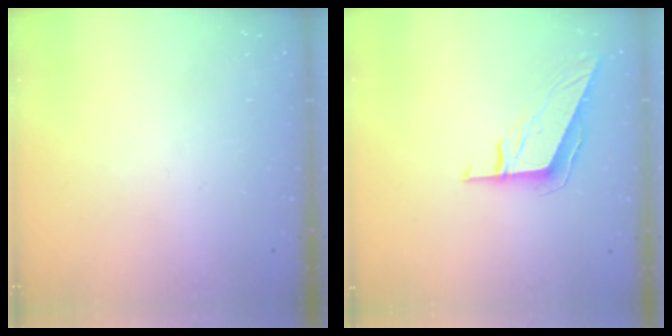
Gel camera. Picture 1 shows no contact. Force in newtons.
{"total": 8.6, "press": 8.6, "slide": 0.2}